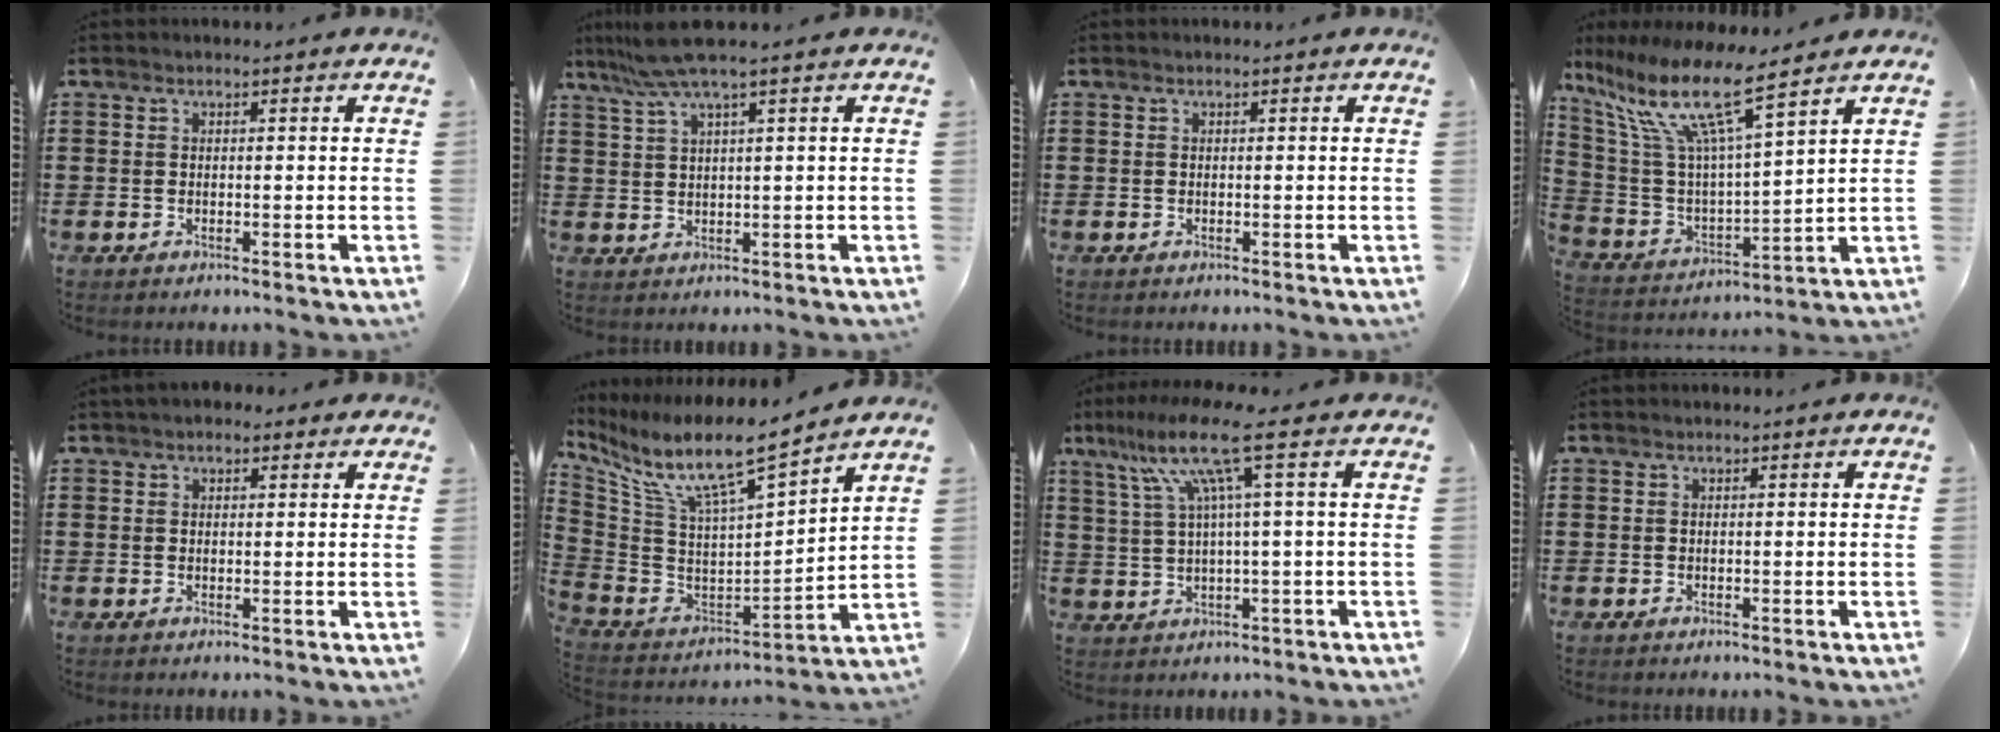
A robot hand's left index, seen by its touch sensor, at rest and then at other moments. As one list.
[{"total": 5.5, "force": [3.5, -0.2, 4.3], "torque": [-0.100, -0.003, 0.060]}, {"total": 0.0}, {"total": 12.6, "force": [8.7, 2.0, 8.9], "torque": [-0.207, -0.053, 0.145]}, {"total": 1.9, "force": [1.3, 1.2, 0.7], "torque": [-0.010, 0.006, 0.022]}, {"total": 10.3, "force": [7.7, 1.2, 6.8], "torque": [-0.162, -0.059, 0.125]}, {"total": 12.2, "force": [5.1, 0.3, 11.1], "torque": [-0.235, -0.007, 0.075]}, {"total": 0.0}]